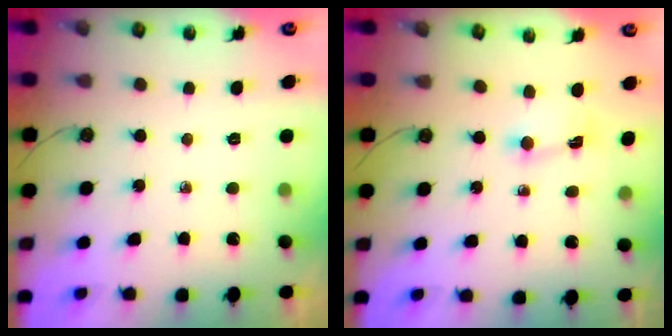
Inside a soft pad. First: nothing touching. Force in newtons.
{"total": 2.0, "press": 2.0, "slide": 0.2}